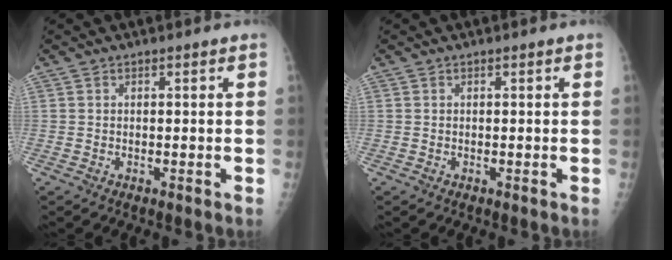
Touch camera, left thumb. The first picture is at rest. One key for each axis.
{"total": 0.0}